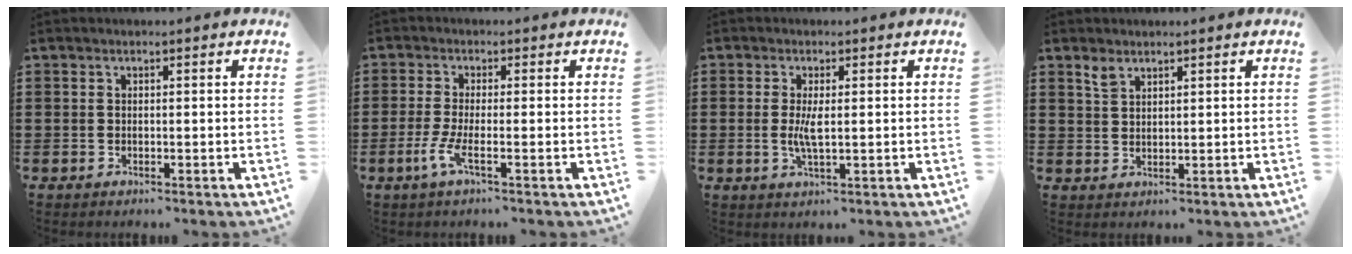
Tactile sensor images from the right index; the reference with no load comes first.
{"total": 3.8, "force": [-1.5, 0.3, 3.4], "torque": [-0.087, -0.014, -0.037]}
{"total": 3.4, "force": [0.0, 0.9, 3.3], "torque": [-0.067, -0.003, -0.002]}
{"total": 2.3, "force": [1.9, 1.0, 0.9], "torque": [-0.023, 0.001, 0.036]}